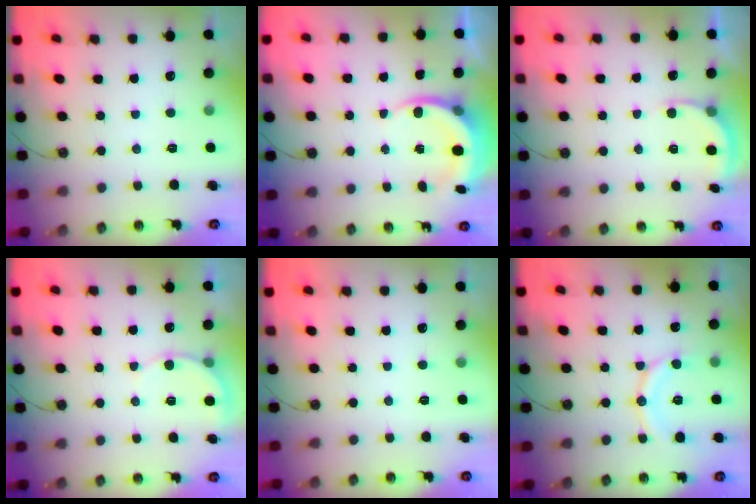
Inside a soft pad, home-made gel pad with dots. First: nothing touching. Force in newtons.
{"total": 6.1, "press": 5.9, "slide": 1.6}
{"total": 2.4, "press": 2.2, "slide": 0.9}
{"total": 5.9, "press": 5.9, "slide": 0.3}
{"total": 0.0}
{"total": 11.4, "press": 11.3, "slide": 1.2}